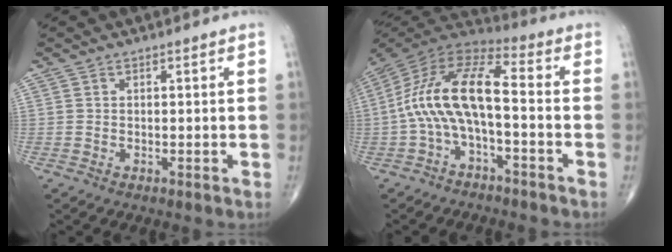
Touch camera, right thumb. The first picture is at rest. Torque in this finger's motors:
{"motor_torque": [0.43, 0.42, 1.53, -0.71, 0.62]}